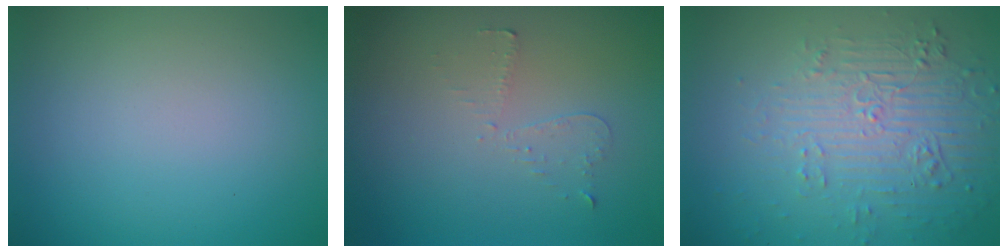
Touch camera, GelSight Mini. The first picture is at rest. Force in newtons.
{"total": 0.9, "press": 0.8, "slide": 0.4}
{"total": 6.0, "press": 3.6, "slide": 4.8}